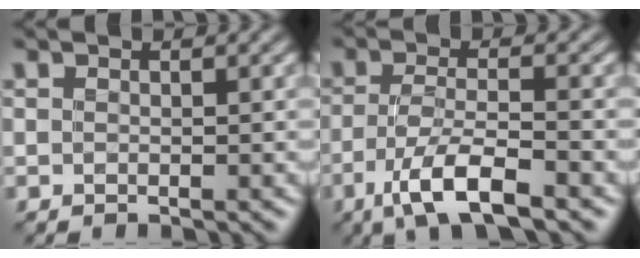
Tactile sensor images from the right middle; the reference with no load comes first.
{"total": 5.9, "force": [-3.6, 1.4, 4.6], "torque": [-0.088, -0.002, -0.069]}